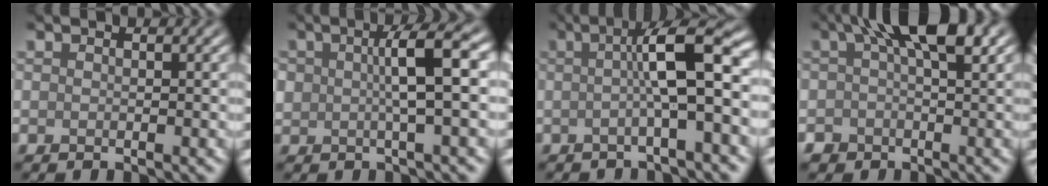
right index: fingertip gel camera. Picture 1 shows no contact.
{"total": 4.6, "force": [0.6, 1.0, 4.4], "torque": [-0.076, 0.013, 0.010]}
{"total": 6.6, "force": [0.1, 1.2, 6.5], "torque": [-0.099, 0.019, -0.009]}
{"total": 6.1, "force": [1.0, 3.5, 4.8], "torque": [-0.071, 0.009, 0.003]}